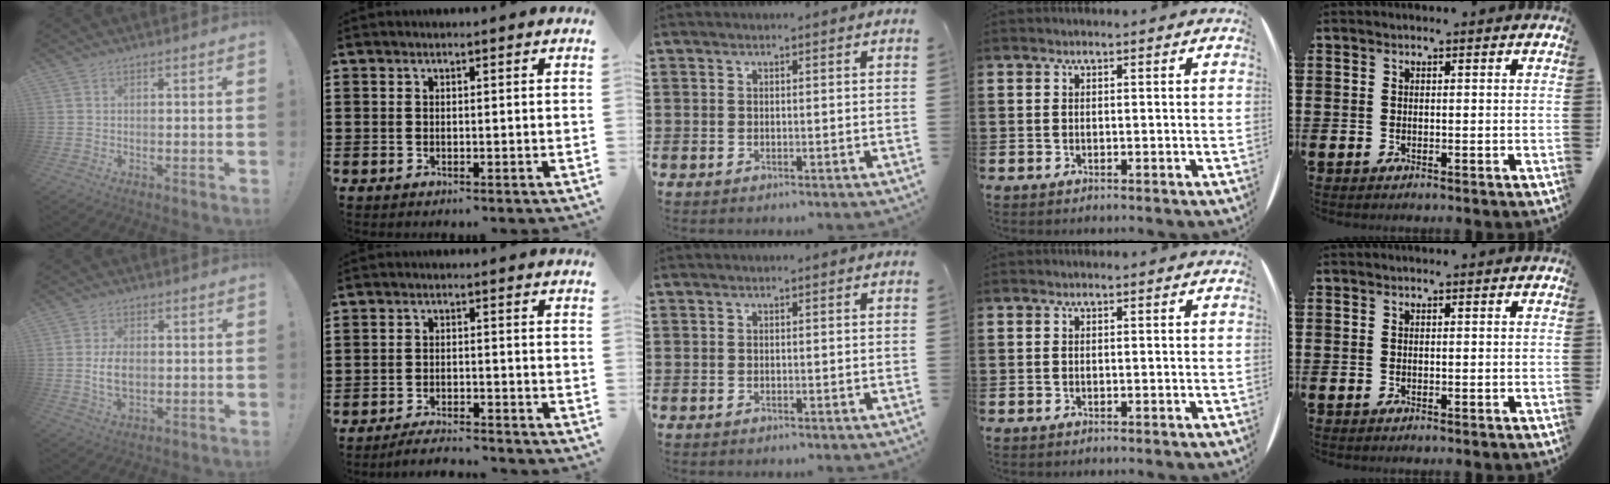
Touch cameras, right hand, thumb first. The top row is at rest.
{"thumb": {"total": 6.8, "force": [-0.3, 4.1, 5.4], "torque": [-0.092, -0.002, -0.010]}, "index": {"total": 3.0, "force": [-3.0, 0.1, 0.2], "torque": [-0.007, 0.002, -0.062]}}